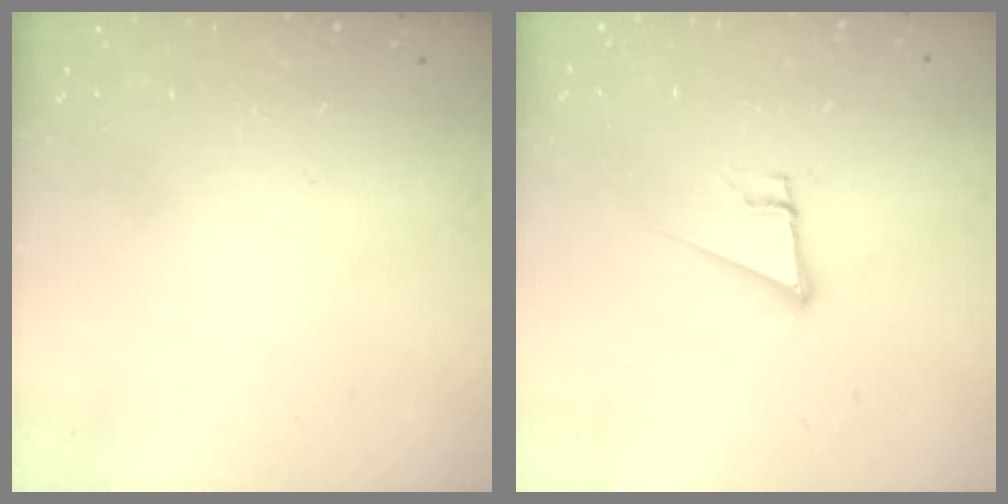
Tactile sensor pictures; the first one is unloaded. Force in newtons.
{"total": 9.0, "press": 8.3, "slide": 3.3}